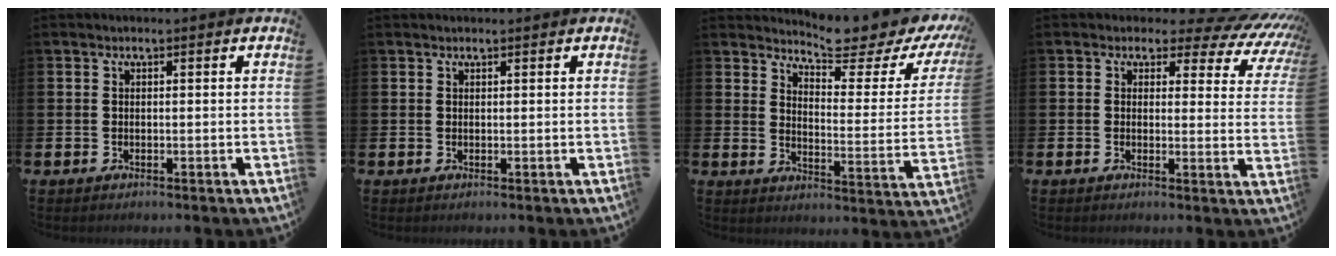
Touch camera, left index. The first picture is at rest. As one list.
[{"total": 0.5, "force": [0.5, 0.0, 0.1], "torque": [0.008, -0.003, 0.007]}, {"total": 6.9, "force": [6.6, 0.6, 2.2], "torque": [-0.054, -0.057, 0.108]}, {"total": 3.7, "force": [2.0, 2.4, 1.9], "torque": [-0.035, -0.025, 0.023]}]